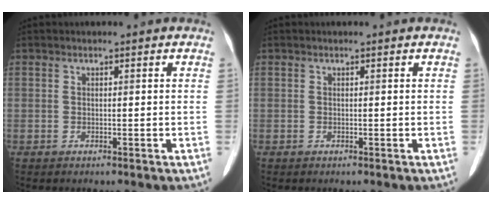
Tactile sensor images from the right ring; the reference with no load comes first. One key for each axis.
{"total": 0.0}